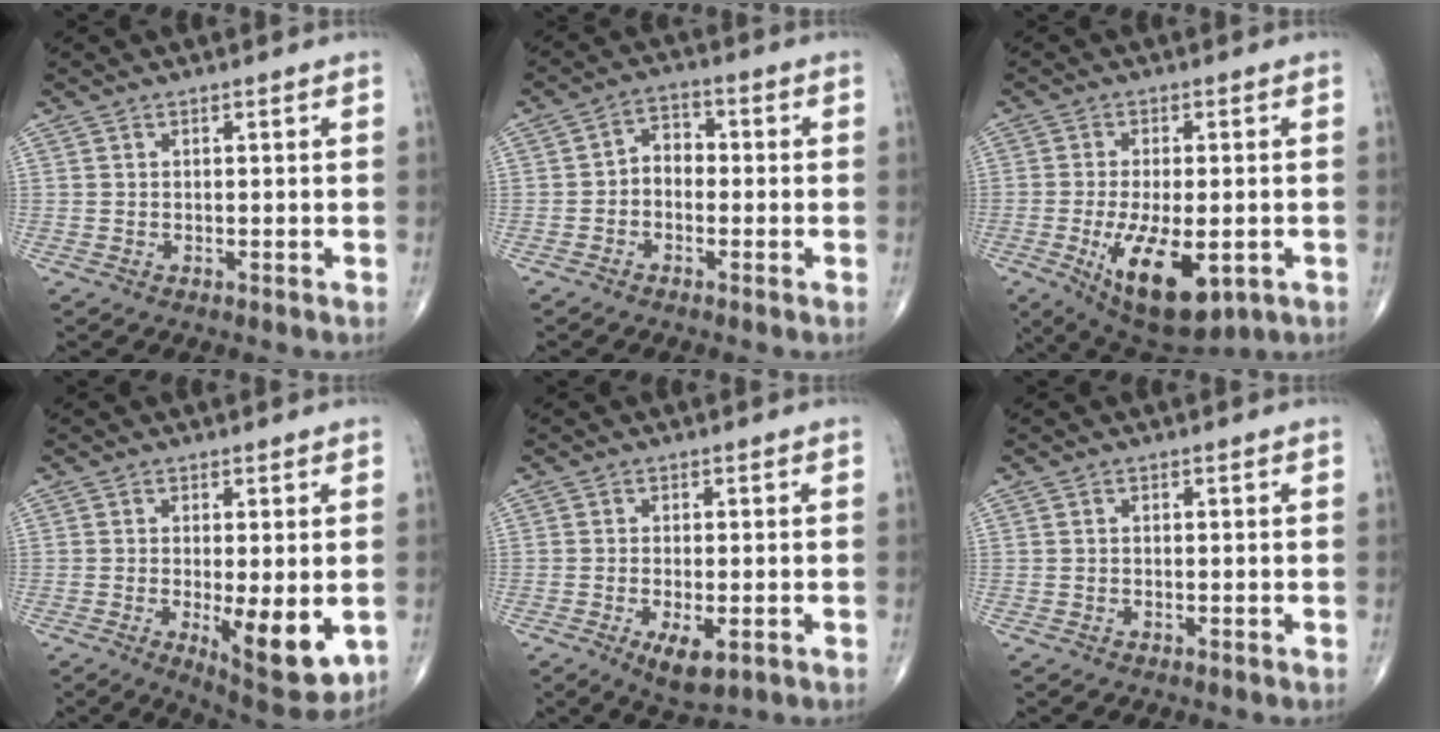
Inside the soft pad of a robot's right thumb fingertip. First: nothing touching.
{"total": 4.4, "force": [-0.9, 3.3, 2.8], "torque": [-0.023, 0.023, -0.031]}
{"total": 14.5, "force": [-4.5, 6.4, 12.2], "torque": [-0.200, -0.013, -0.054]}
{"total": 11.3, "force": [-2.2, 3.8, 10.5], "torque": [-0.142, -0.026, -0.024]}
{"total": 5.6, "force": [-2.0, 2.2, 4.7], "torque": [-0.080, -0.011, -0.028]}
{"total": 0.0}